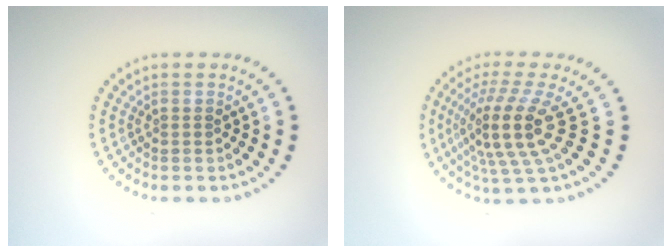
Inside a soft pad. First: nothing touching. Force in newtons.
{"total": 5.2, "press": 3.8, "slide": 3.6}